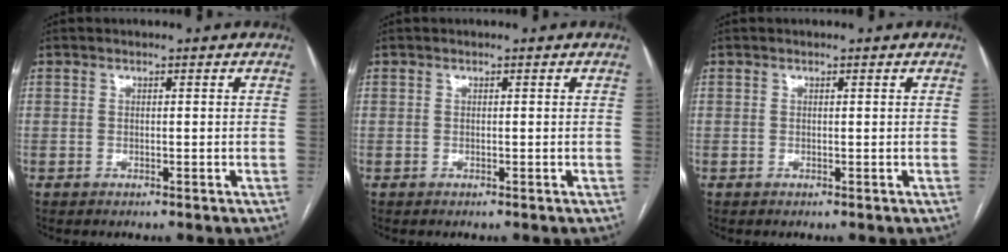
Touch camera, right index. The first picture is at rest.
{"total": 0.0}
{"total": 0.0}